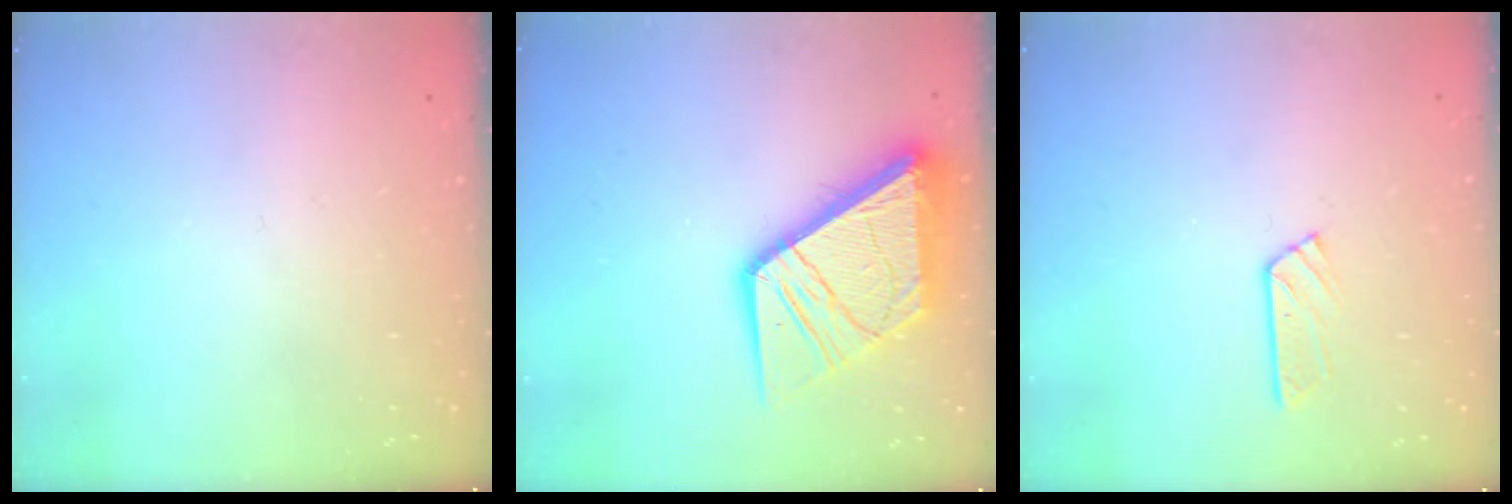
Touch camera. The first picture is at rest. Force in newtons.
{"total": 19.2, "press": 19.1, "slide": 2.3}
{"total": 4.0, "press": 3.9, "slide": 0.3}